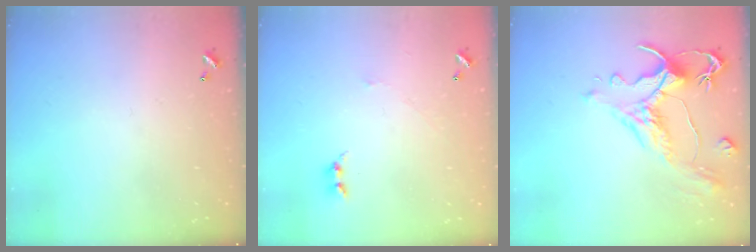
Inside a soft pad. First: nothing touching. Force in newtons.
{"total": 2.7, "press": 2.6, "slide": 0.4}
{"total": 1.5, "press": 0.2, "slide": 1.5}